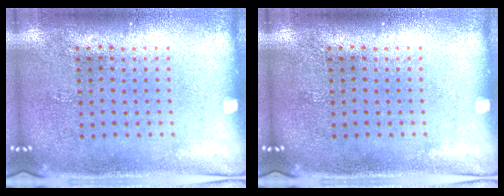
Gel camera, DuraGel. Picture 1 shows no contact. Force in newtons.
{"total": 0.0}